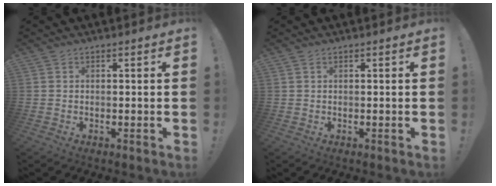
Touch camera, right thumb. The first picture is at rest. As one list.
[{"total": 0.0}]